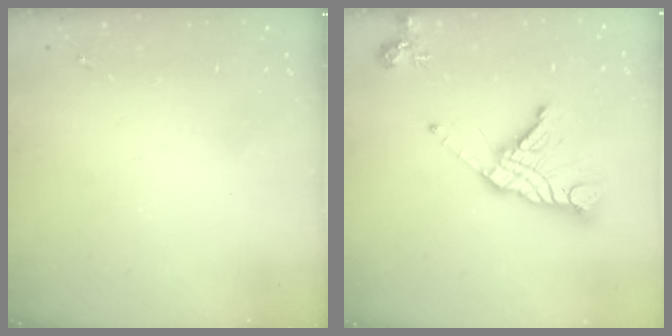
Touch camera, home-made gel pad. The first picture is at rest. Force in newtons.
{"total": 18.0, "press": 17.9, "slide": 1.9}